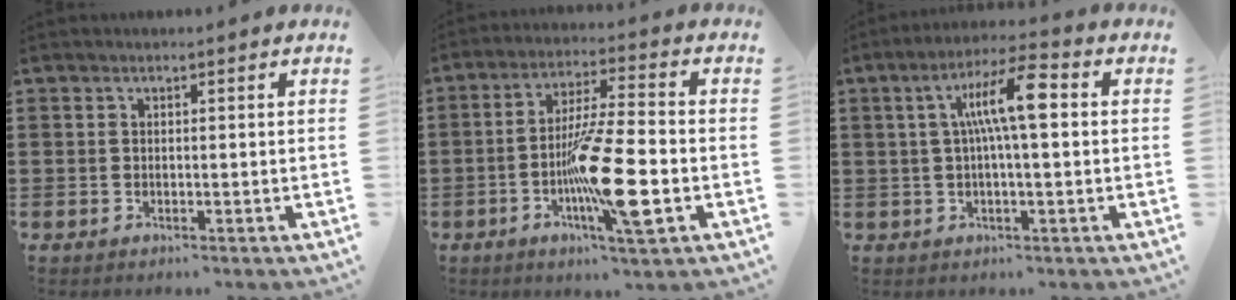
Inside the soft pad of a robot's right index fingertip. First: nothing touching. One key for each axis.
{"total": 13.2, "fx": -3.8, "fy": 2.0, "fz": 12.4, "tx": -0.240, "ty": -0.009, "tz": -0.073}
{"total": 9.0, "fx": 1.4, "fy": 1.7, "fz": 8.8, "tx": -0.169, "ty": 0.009, "tz": 0.019}